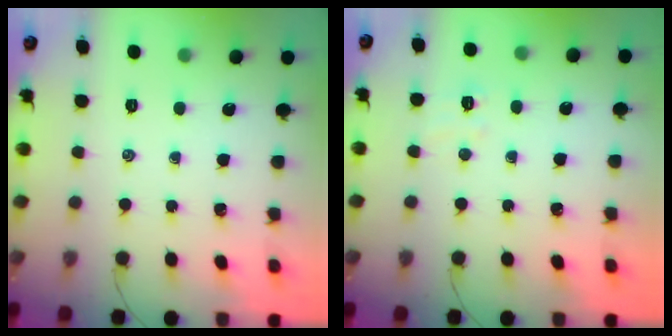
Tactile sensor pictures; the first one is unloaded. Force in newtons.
{"total": 5.2, "press": 5.1, "slide": 0.9}